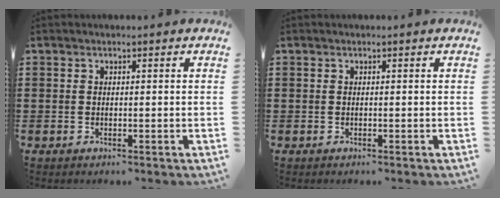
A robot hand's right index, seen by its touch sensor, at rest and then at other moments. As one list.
[{"total": 0.0}]